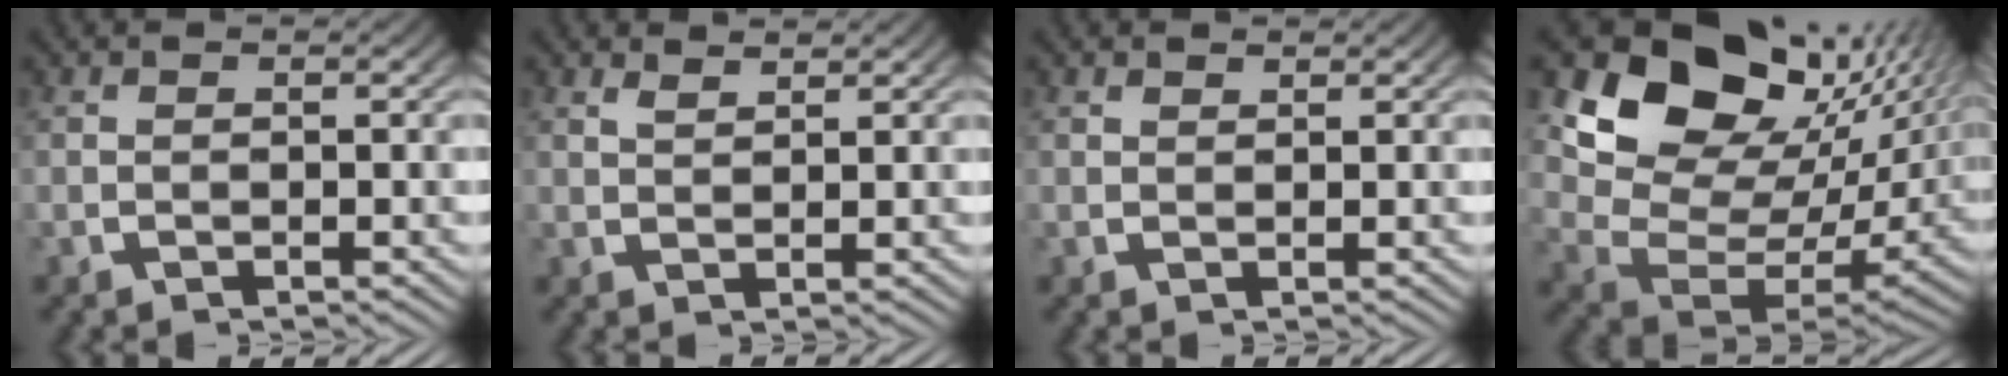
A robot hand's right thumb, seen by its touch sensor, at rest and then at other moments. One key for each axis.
{"total": 1.6, "fx": 1.5, "fy": 0.1, "fz": 0.3, "tx": -0.003, "ty": 0.000, "tz": 0.033}
{"total": 1.0, "fx": 1.0, "fy": 0.1, "fz": 0.1, "tx": 0.007, "ty": 0.000, "tz": 0.019}
{"total": 16.3, "fx": 4.1, "fy": 10.8, "fz": 11.5, "tx": -0.218, "ty": -0.019, "tz": 0.067}